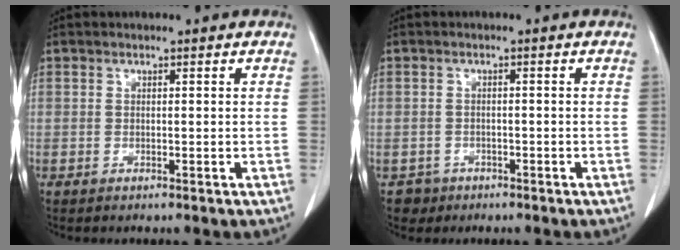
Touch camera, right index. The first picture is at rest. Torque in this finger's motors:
{"motor_torque": [-0.40, -0.06, -1.05, -0.16]}